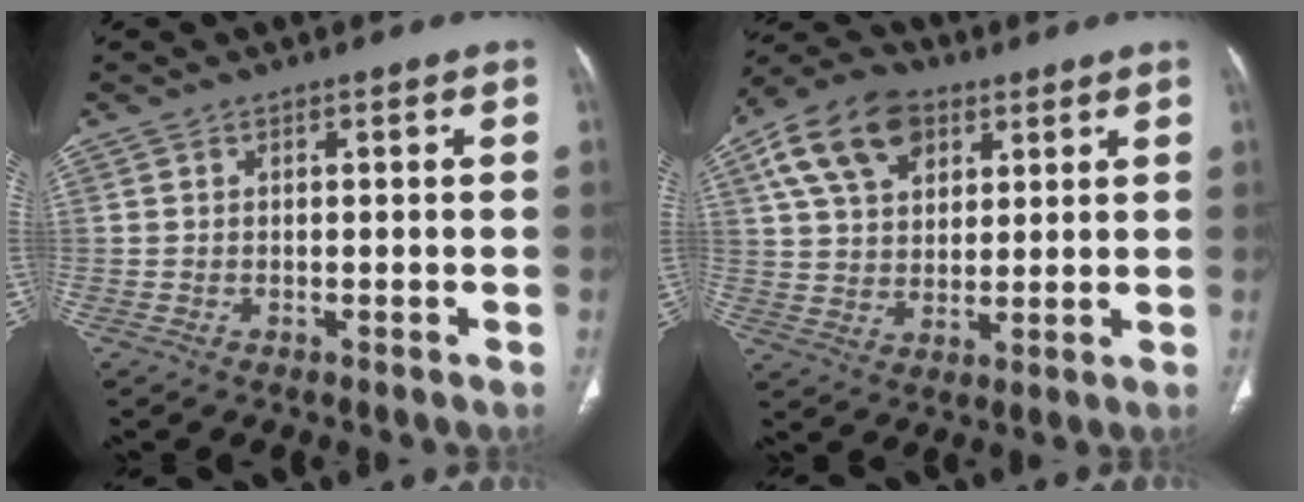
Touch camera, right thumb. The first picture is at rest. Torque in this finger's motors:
{"motor_torque": [1.44, 2.07, 0.37, -0.25, 0.26]}